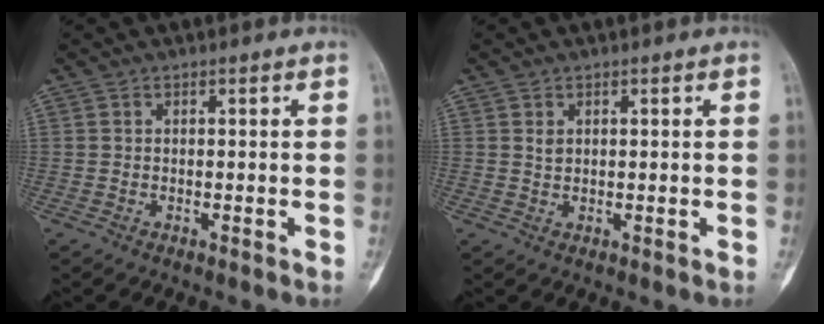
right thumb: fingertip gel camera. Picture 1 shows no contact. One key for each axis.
{"total": 1.2, "fx": 0.5, "fy": 0.9, "fz": 0.7, "tx": -0.006, "ty": -0.003, "tz": 0.011}